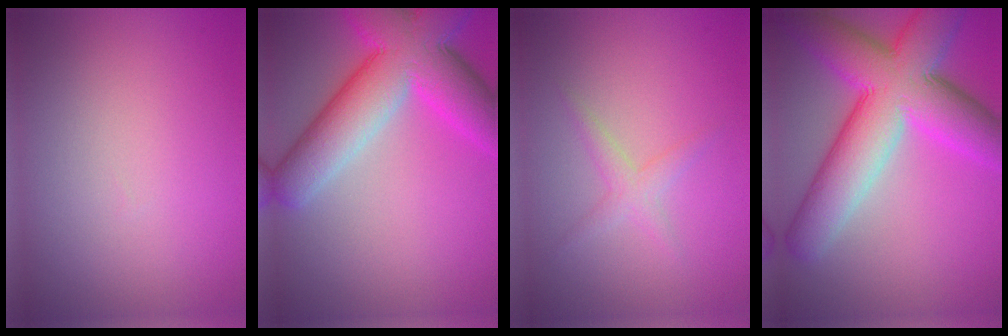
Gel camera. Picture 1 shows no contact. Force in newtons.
{"total": 10.4, "press": 10.4, "slide": 0.6}
{"total": 1.6, "press": 1.6, "slide": 0.1}
{"total": 12.0, "press": 11.9, "slide": 0.6}